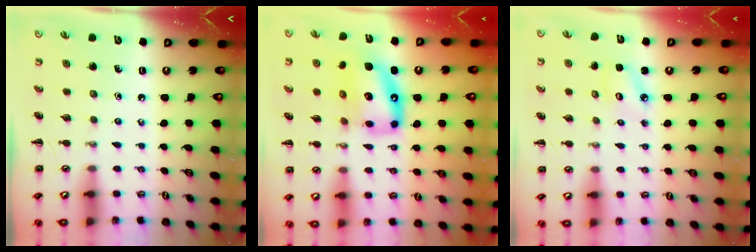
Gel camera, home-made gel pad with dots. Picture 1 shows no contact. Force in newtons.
{"total": 15.3, "press": 14.7, "slide": 4.4}
{"total": 3.5, "press": 3.4, "slide": 0.5}